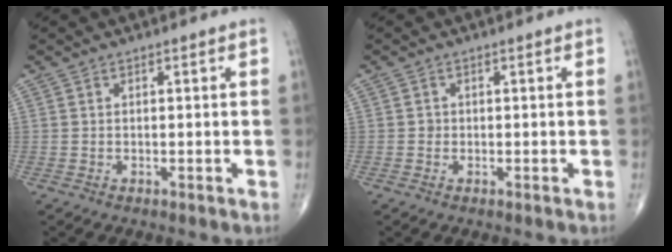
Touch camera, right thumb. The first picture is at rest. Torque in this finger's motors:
{"motor_torque": [-0.17, 0.75, 0.13, -0.24, -0.04]}